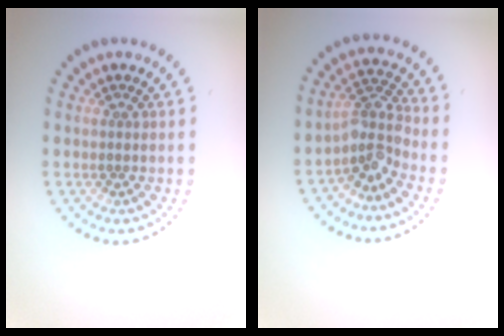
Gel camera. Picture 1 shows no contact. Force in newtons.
{"total": 3.4, "press": 2.5, "slide": 2.3}